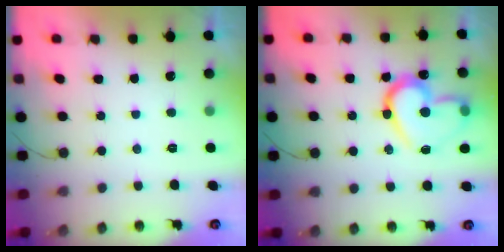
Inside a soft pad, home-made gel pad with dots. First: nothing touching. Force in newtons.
{"total": 17.8, "press": 17.7, "slide": 1.8}